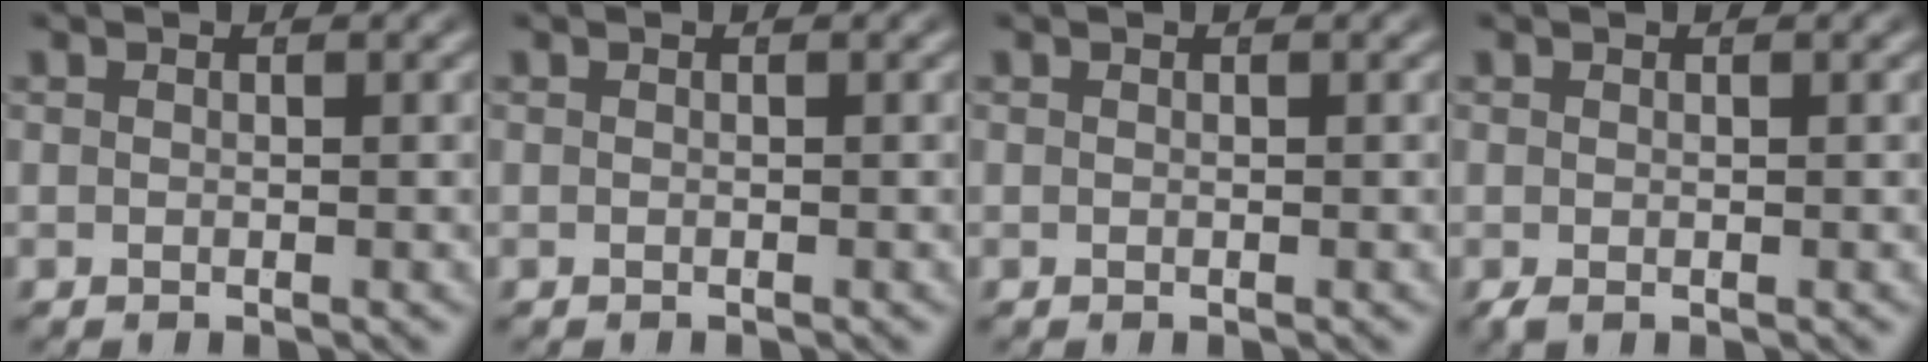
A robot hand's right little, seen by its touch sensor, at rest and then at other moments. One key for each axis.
{"total": 0.0}
{"total": 0.0}
{"total": 0.6, "fx": -0.5, "fy": -0.1, "fz": 0.3, "tx": -0.005, "ty": -0.010, "tz": -0.002}